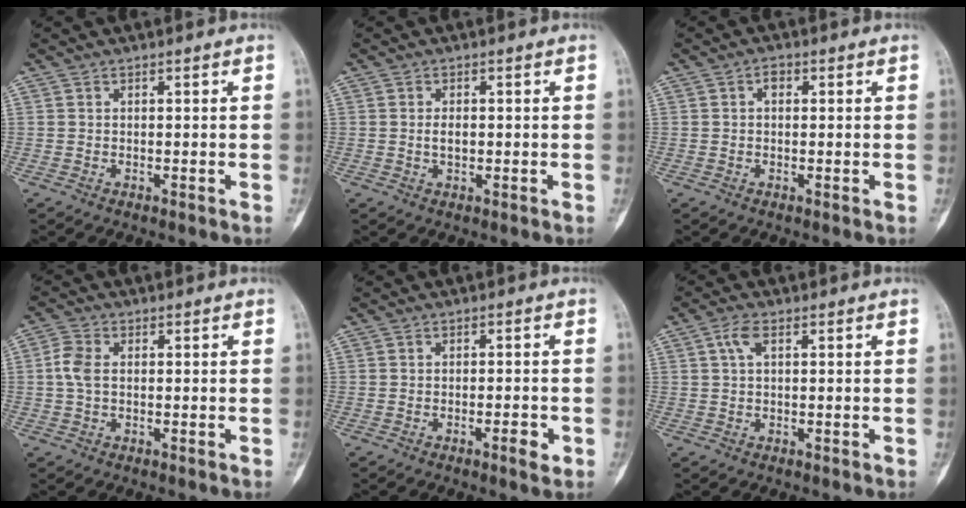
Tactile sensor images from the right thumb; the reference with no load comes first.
{"total": 2.0, "force": [-0.1, 1.1, 1.7], "torque": [-0.028, 0.001, -0.001]}
{"total": 1.5, "force": [0.3, 1.0, 1.1], "torque": [-0.010, 0.005, 0.001]}
{"total": 3.9, "force": [0.1, 2.4, 3.1], "torque": [-0.078, 0.009, -0.003]}
{"total": 2.9, "force": [-1.3, 0.8, 2.5], "torque": [-0.037, 0.003, -0.020]}
{"total": 2.7, "force": [0.9, 1.2, 2.3], "torque": [-0.053, 0.011, 0.019]}